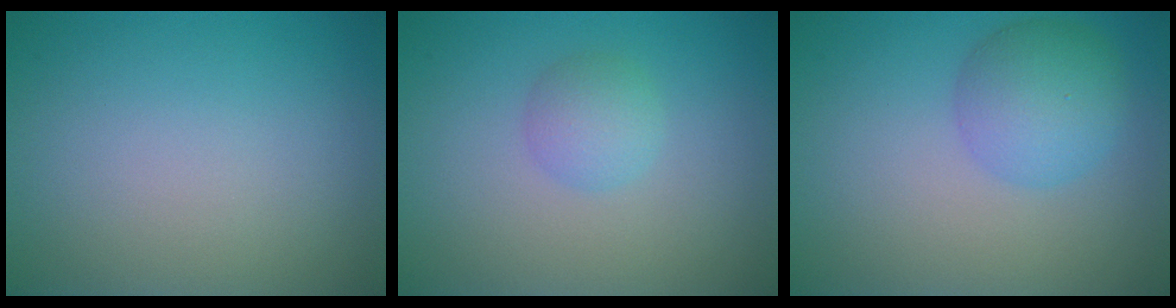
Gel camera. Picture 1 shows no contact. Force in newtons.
{"total": 2.1, "press": 2.1, "slide": 0.0}
{"total": 4.2, "press": 4.2, "slide": 0.2}